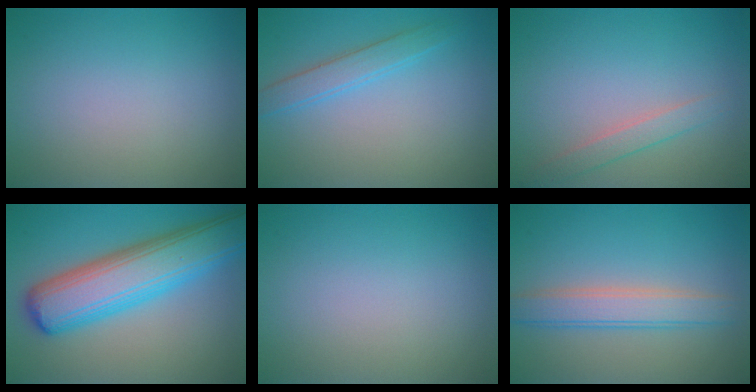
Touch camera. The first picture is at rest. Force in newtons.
{"total": 2.3, "press": 2.3, "slide": 0.1}
{"total": 1.7, "press": 1.7, "slide": 0.1}
{"total": 9.1, "press": 9.1, "slide": 0.1}
{"total": 0.0}
{"total": 3.6, "press": 3.6, "slide": 0.1}